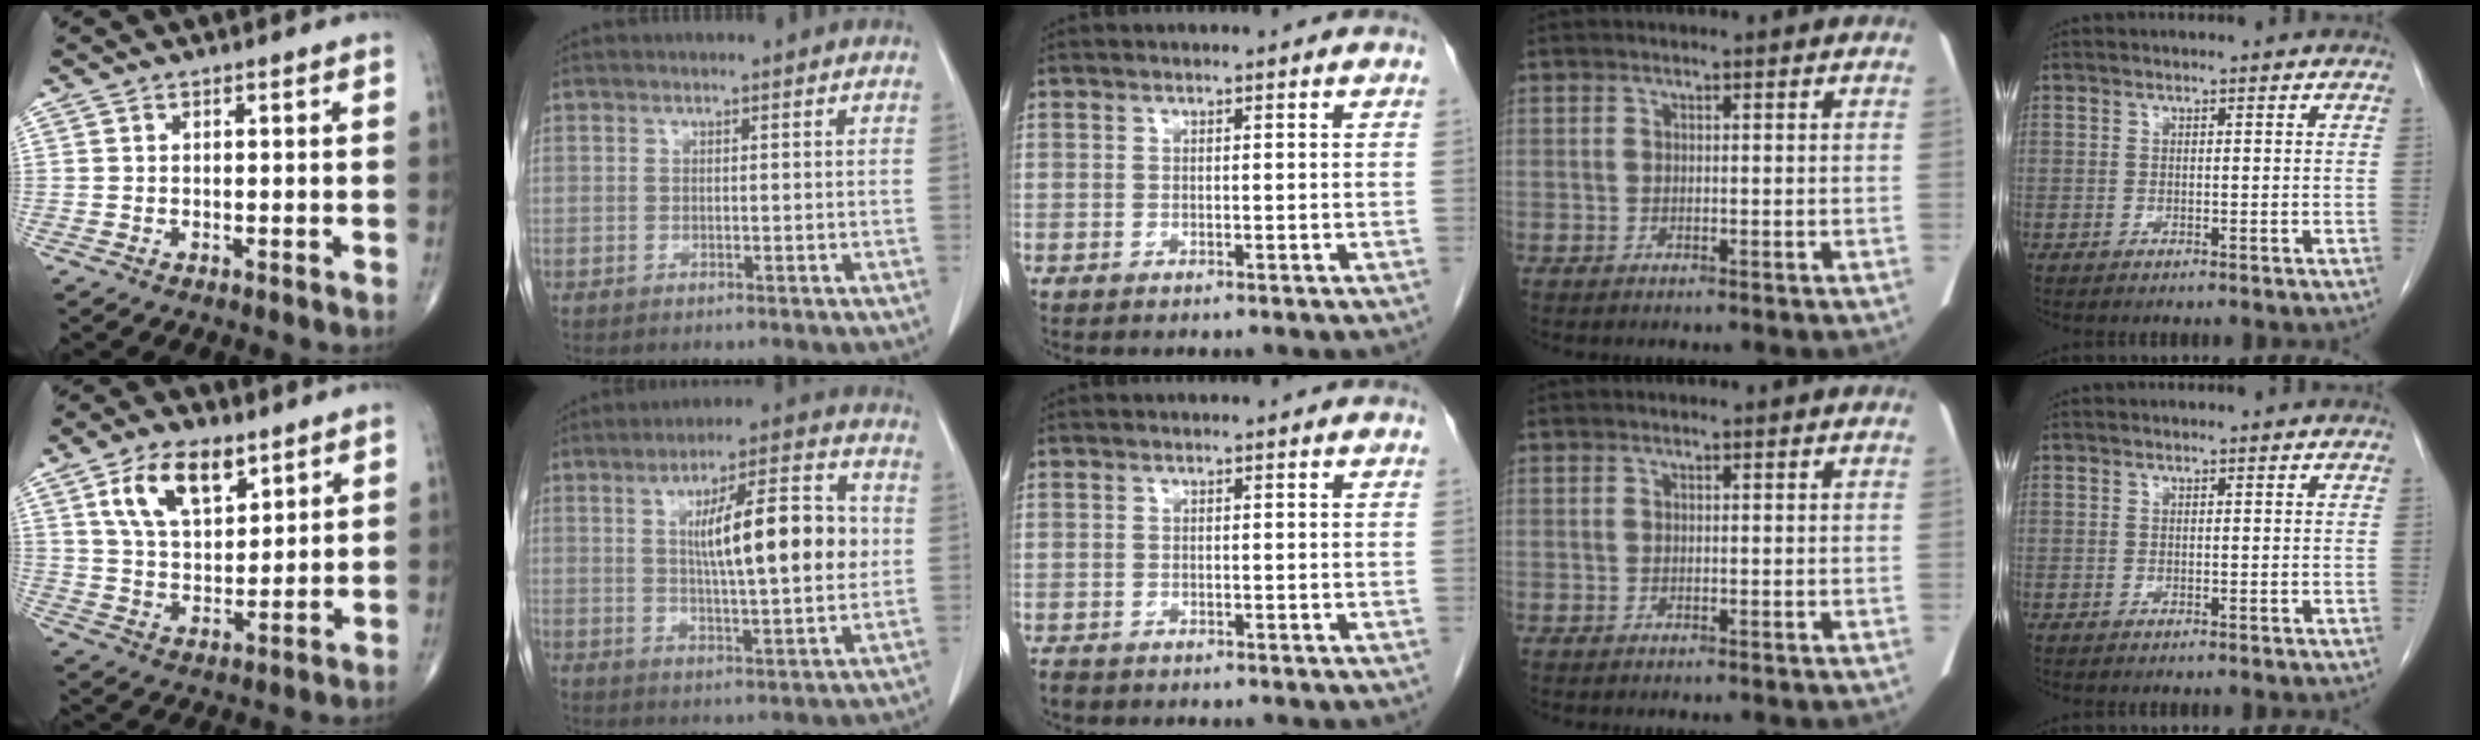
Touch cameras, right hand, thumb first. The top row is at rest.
{"thumb": {"total": 12.4, "force": [6.3, 6.6, 8.5], "torque": [-0.131, -0.024, 0.121]}, "index": {"total": 14.5, "force": [2.0, 2.7, 14.1], "torque": [-0.219, 0.018, 0.030]}, "middle": {"total": 1.6, "force": [-1.3, 0.8, 0.4], "torque": [-0.013, -0.002, -0.020]}}